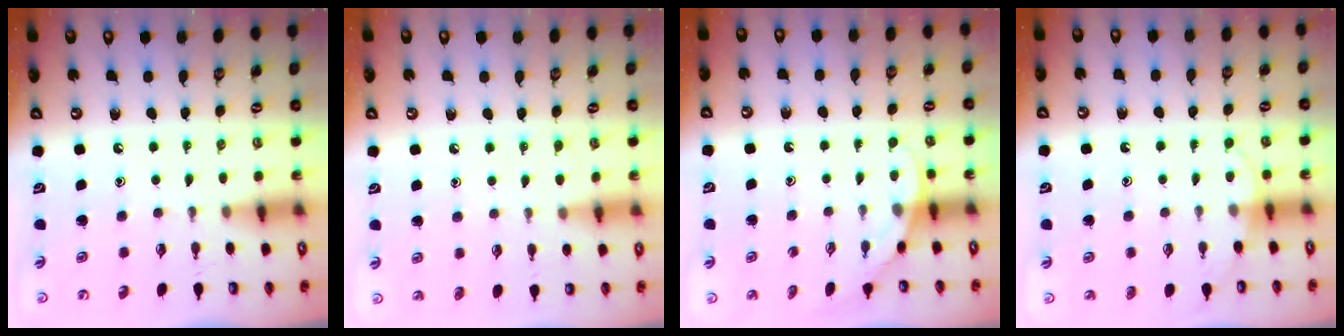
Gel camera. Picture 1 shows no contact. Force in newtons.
{"total": 4.3, "press": 4.3, "slide": 0.4}
{"total": 3.9, "press": 3.9, "slide": 0.2}
{"total": 3.9, "press": 3.9, "slide": 0.3}